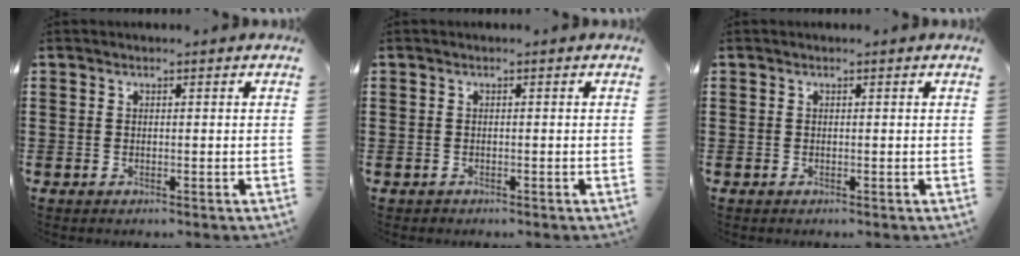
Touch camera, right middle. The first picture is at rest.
{"total": 0.0}
{"total": 0.0}